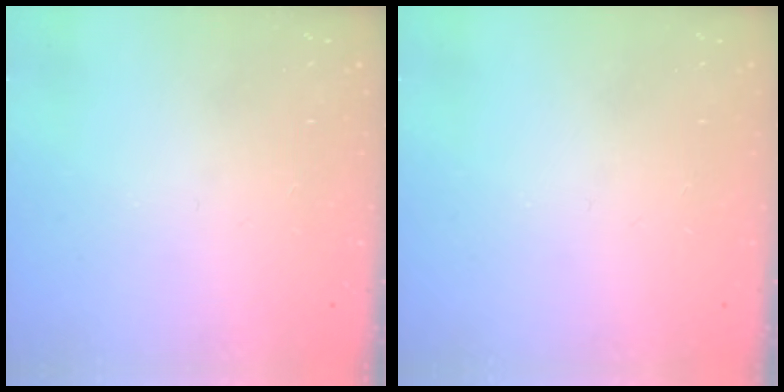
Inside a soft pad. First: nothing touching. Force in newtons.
{"total": 0.0}